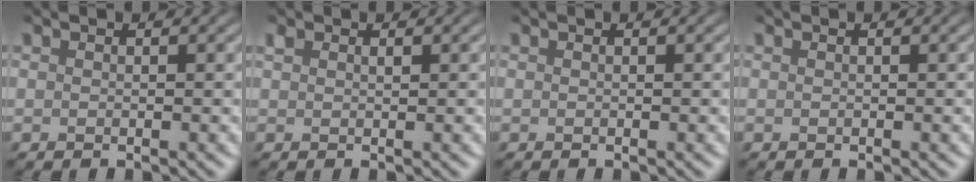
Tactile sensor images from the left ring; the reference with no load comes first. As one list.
[{"total": 0.8, "force": [0.5, 0.4, 0.5], "torque": [-0.012, 0.000, 0.012]}, {"total": 0.0}, {"total": 0.0}]